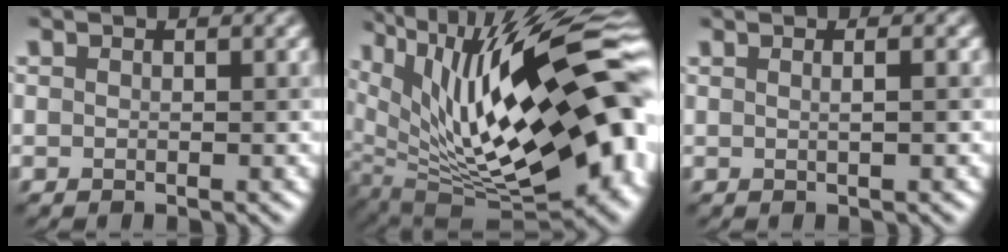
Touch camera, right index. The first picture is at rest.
{"total": 19.5, "force": [3.3, 8.3, 17.4], "torque": [-0.268, 0.005, 0.070]}
{"total": 2.6, "force": [0.9, 1.3, 2.1], "torque": [-0.004, 0.018, -0.010]}